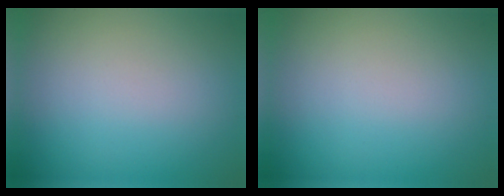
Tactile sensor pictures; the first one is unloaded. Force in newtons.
{"total": 0.0}